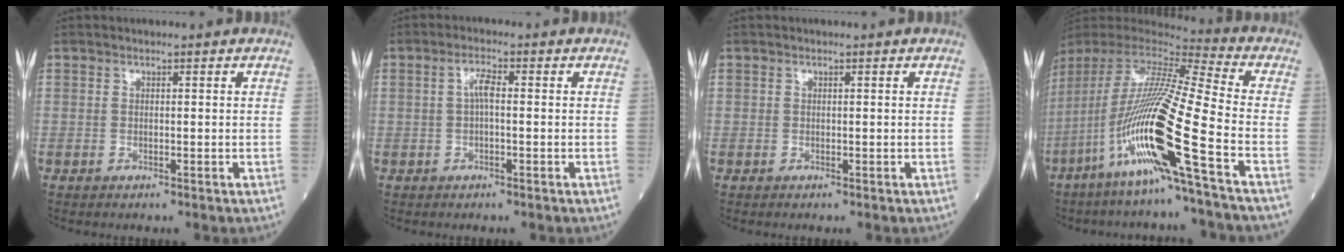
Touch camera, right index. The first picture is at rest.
{"total": 2.5, "force": [0.1, 0.6, 2.4], "torque": [-0.047, 0.006, 0.002]}
{"total": 0.0}
{"total": 21.4, "force": [-8.8, -1.0, 19.5], "torque": [-0.411, -0.040, -0.181]}